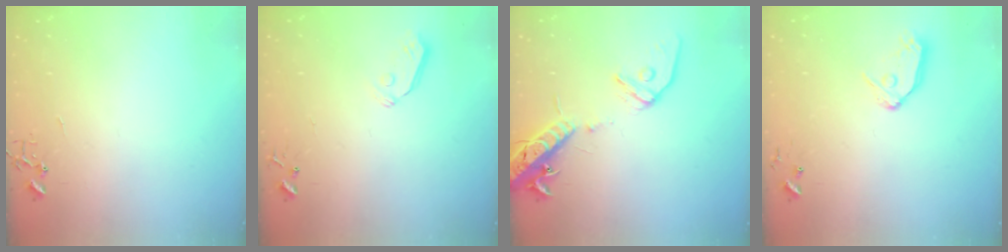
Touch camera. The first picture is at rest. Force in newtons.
{"total": 5.8, "press": 5.8, "slide": 0.5}
{"total": 15.4, "press": 15.0, "slide": 3.5}
{"total": 9.6, "press": 9.6, "slide": 1.0}